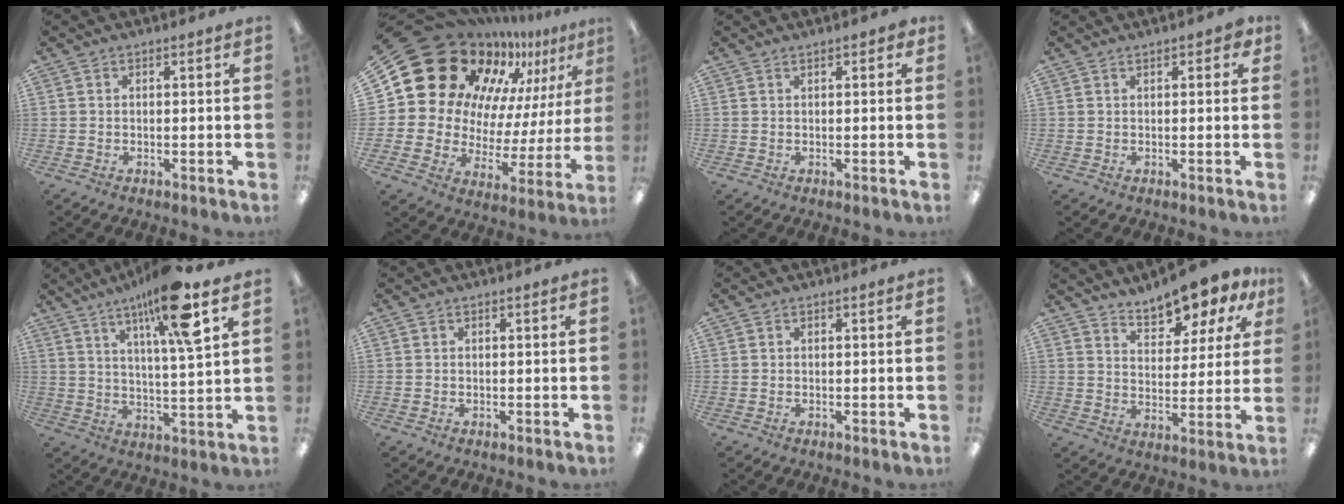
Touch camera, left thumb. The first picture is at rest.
{"total": 23.2, "force": [16.0, 13.6, 9.7], "torque": [-0.152, -0.112, 0.300]}
{"total": 1.0, "force": [0.7, 0.4, 0.6], "torque": [-0.004, -0.001, 0.010]}
{"total": 2.0, "force": [1.1, 1.0, 1.3], "torque": [-0.011, -0.003, 0.016]}
{"total": 15.2, "force": [9.2, 2.6, 11.9], "torque": [-0.193, -0.037, 0.138]}
{"total": 0.0}
{"total": 0.0}
{"total": 10.2, "force": [9.2, 2.9, 3.2], "torque": [-0.050, -0.069, 0.168]}